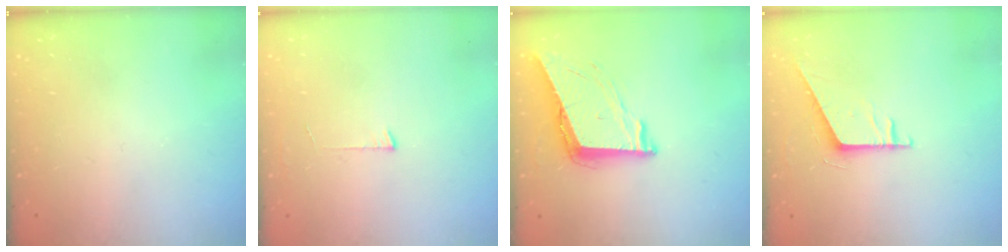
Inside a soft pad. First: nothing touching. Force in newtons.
{"total": 3.0, "press": 3.0, "slide": 0.3}
{"total": 8.9, "press": 8.5, "slide": 2.7}
{"total": 5.4, "press": 5.4, "slide": 0.5}